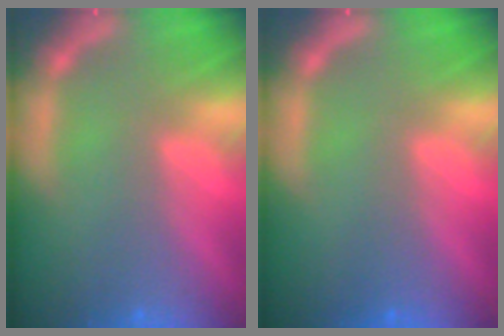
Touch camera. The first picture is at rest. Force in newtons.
{"total": 1.0}